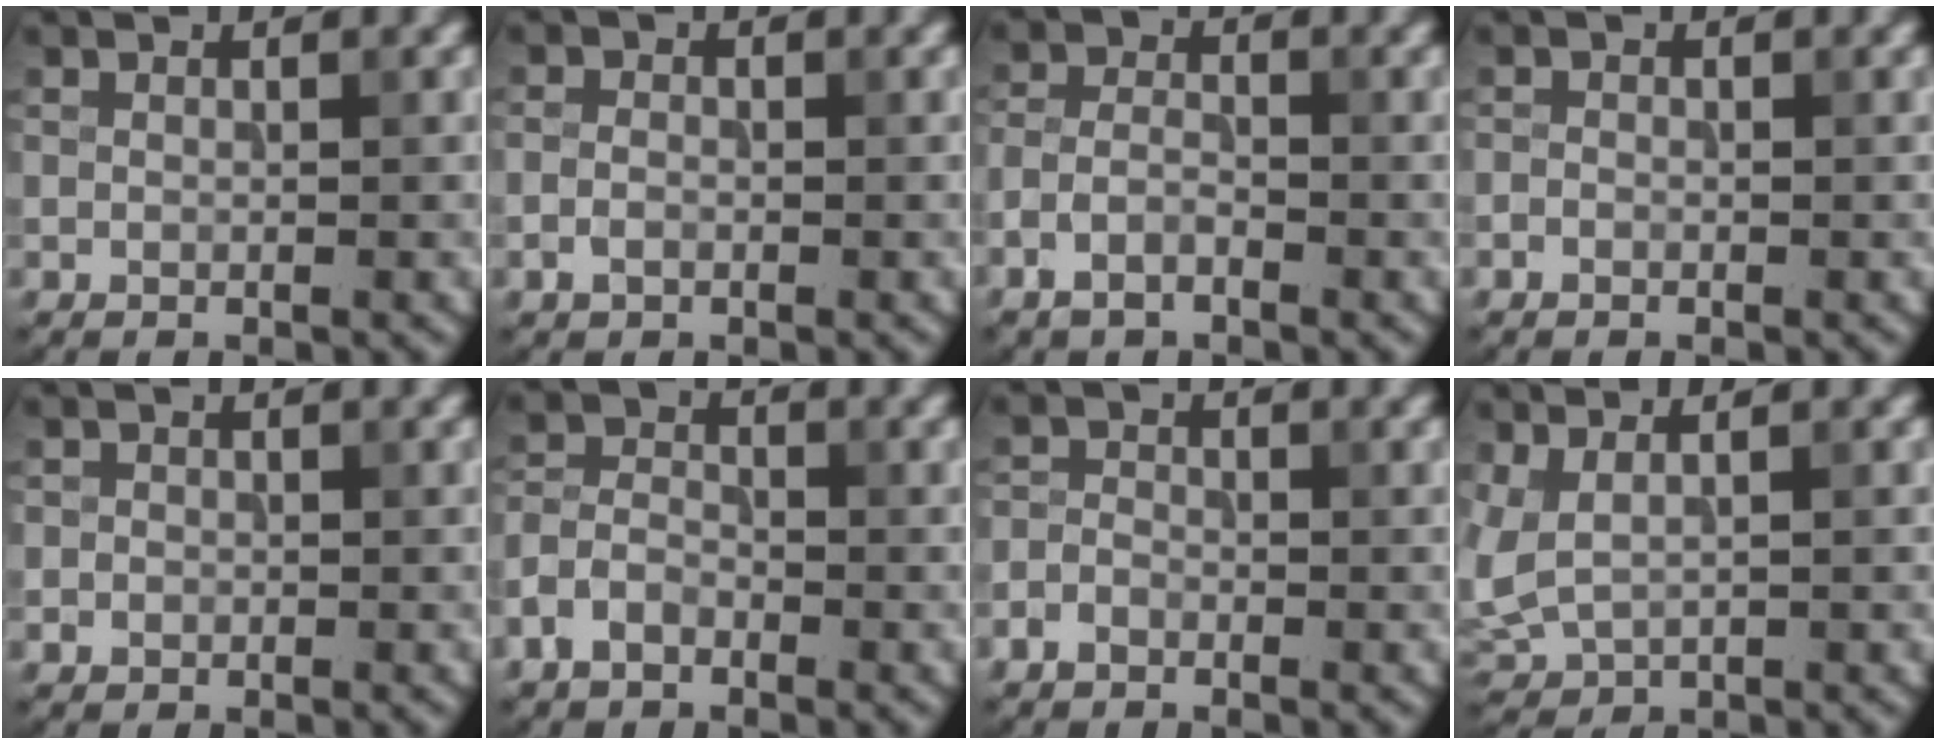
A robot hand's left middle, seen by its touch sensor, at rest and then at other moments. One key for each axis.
{"total": 1.4, "fx": -0.6, "fy": 1.0, "fz": 0.8, "tx": -0.016, "ty": 0.001, "tz": -0.015}
{"total": 2.6, "fx": -1.6, "fy": 1.3, "fz": 1.6, "tx": -0.034, "ty": 0.003, "tz": -0.040}
{"total": 0.6, "fx": -0.4, "fy": 0.4, "fz": 0.2, "tx": -0.002, "ty": -0.002, "tz": -0.009}
{"total": 0.8, "fx": -0.1, "fy": 0.8, "fz": 0.0, "tx": 0.008, "ty": -0.004, "tz": -0.003}
{"total": 3.1, "fx": -1.9, "fy": 1.9, "fz": 1.5, "tx": -0.030, "ty": 0.004, "tz": -0.049}
{"total": 1.6, "fx": -1.1, "fy": 1.0, "fz": 0.5, "tx": -0.006, "ty": 0.004, "tz": -0.027}
{"total": 2.9, "fx": 1.5, "fy": 1.4, "fz": 2.1, "tx": -0.055, "ty": 0.002, "tz": 0.038}